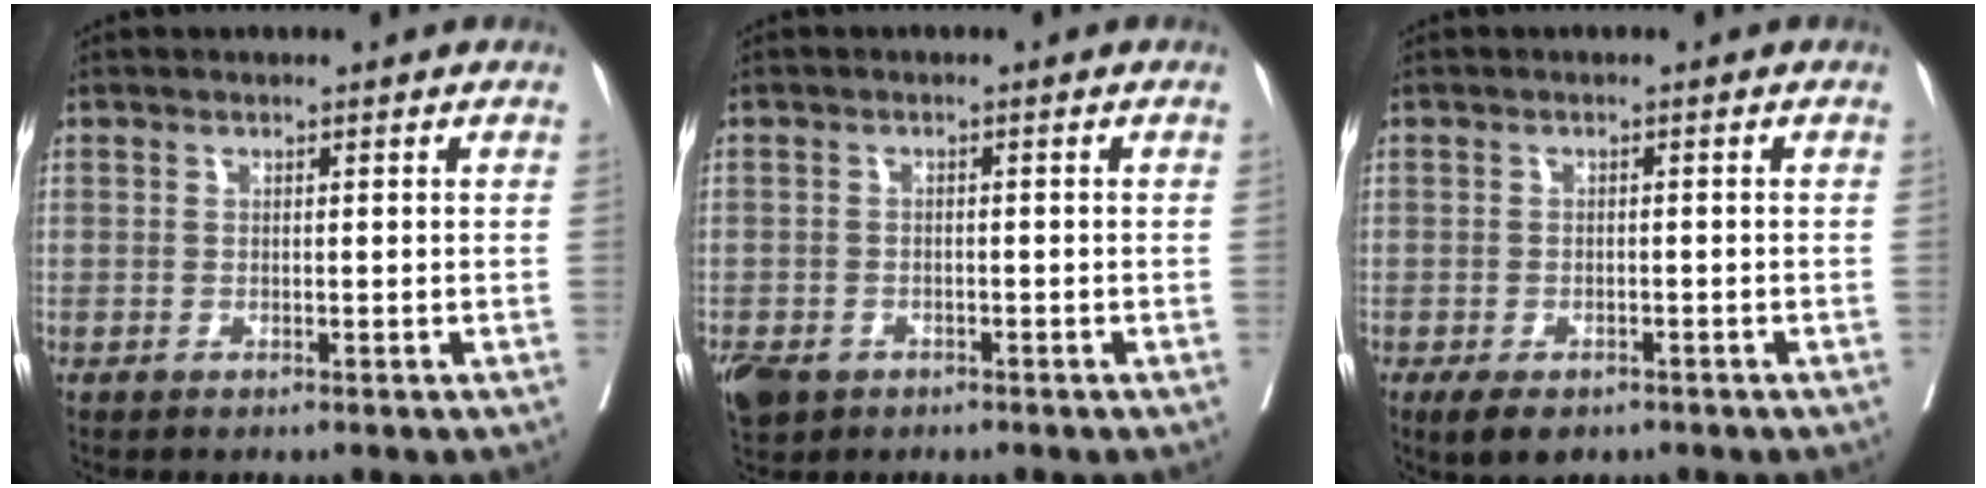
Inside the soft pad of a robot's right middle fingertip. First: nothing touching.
{"total": 7.2, "force": [-4.1, 5.2, 2.9], "torque": [-0.076, -0.007, -0.063]}
{"total": 4.8, "force": [-3.4, 2.4, 2.5], "torque": [-0.036, -0.005, -0.049]}